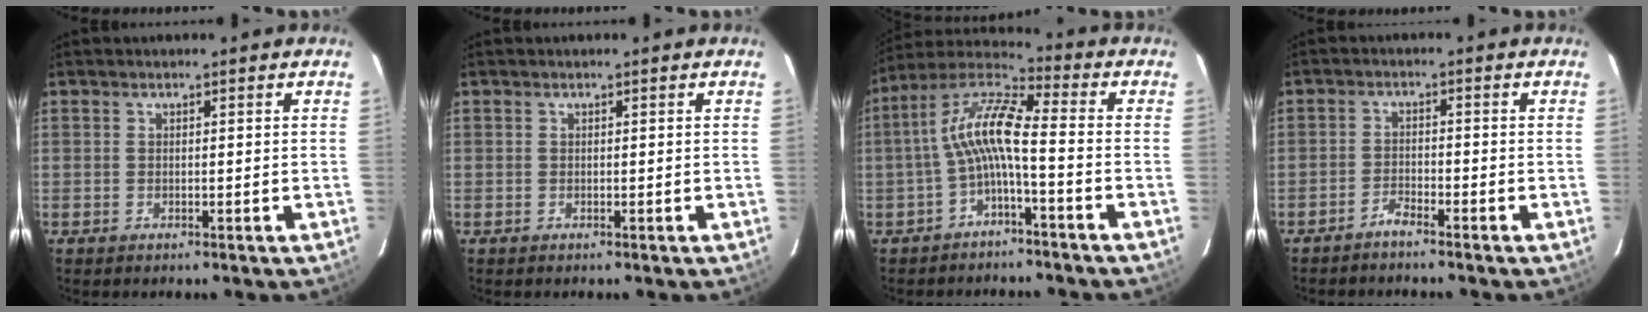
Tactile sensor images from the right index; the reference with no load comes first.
{"total": 0.0}
{"total": 10.4, "force": [-2.4, 1.9, 9.9], "torque": [-0.211, 0.021, -0.048]}
{"total": 2.6, "force": [-2.4, 0.3, 1.1], "torque": [-0.037, 0.005, -0.047]}